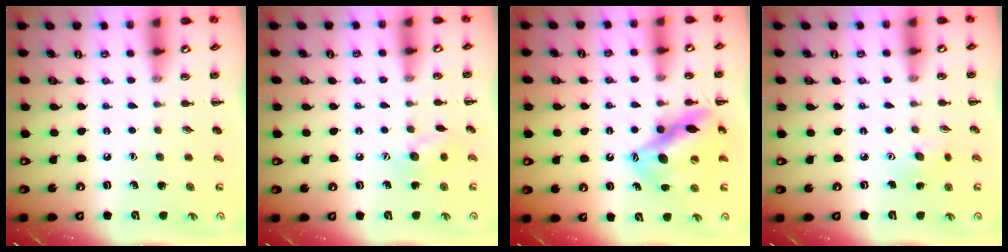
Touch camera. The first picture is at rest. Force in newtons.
{"total": 7.8, "press": 7.7, "slide": 1.2}
{"total": 14.5, "press": 13.9, "slide": 4.3}
{"total": 3.2, "press": 3.0, "slide": 0.9}